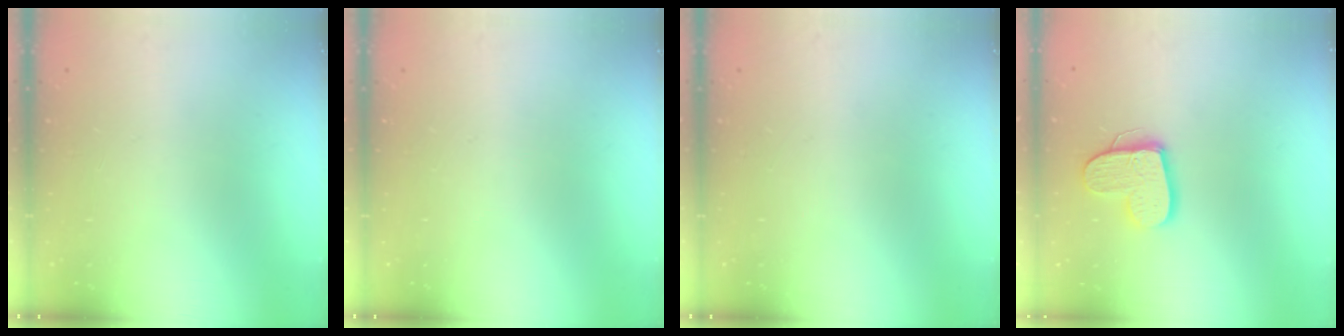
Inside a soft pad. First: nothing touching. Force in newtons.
{"total": 0.0}
{"total": 0.0}
{"total": 12.9, "press": 12.9, "slide": 1.0}